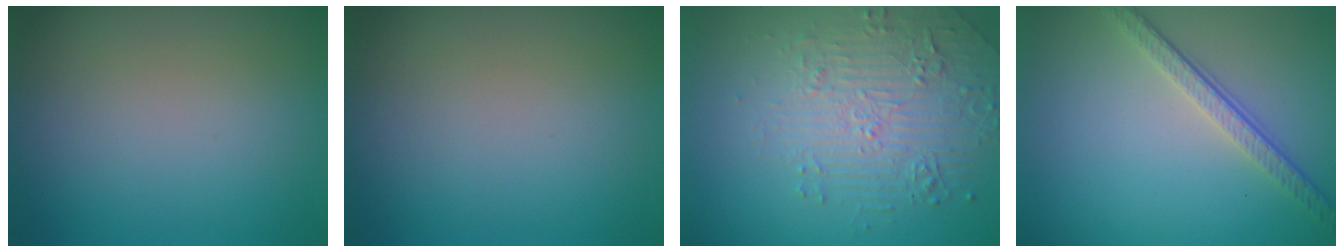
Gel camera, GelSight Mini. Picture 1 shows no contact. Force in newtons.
{"total": 0.0}
{"total": 5.0, "press": 3.9, "slide": 3.1}
{"total": 3.6, "press": 2.6, "slide": 2.4}